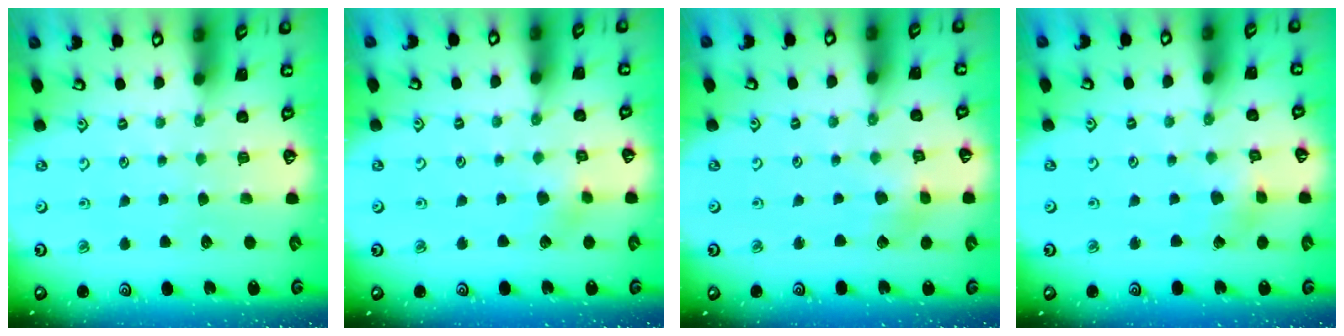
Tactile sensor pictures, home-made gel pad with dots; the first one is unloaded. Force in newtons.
{"total": 3.2, "press": 3.1, "slide": 0.5}
{"total": 3.0, "press": 3.0, "slide": 0.2}
{"total": 2.8, "press": 2.7, "slide": 0.4}